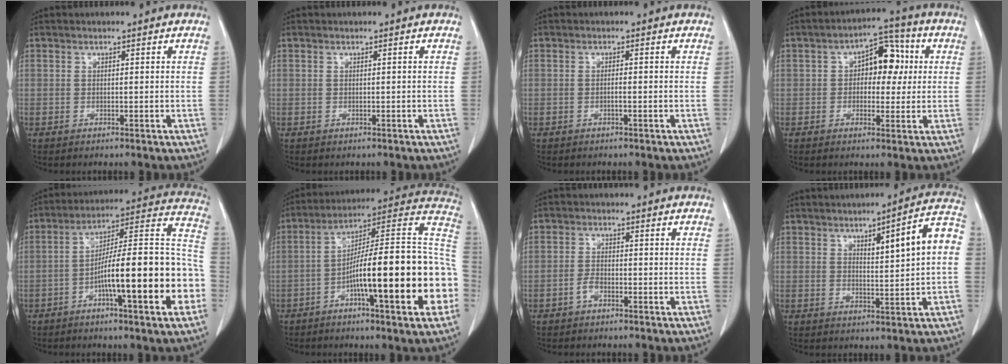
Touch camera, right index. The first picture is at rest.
{"total": 0.0}
{"total": 0.6, "force": [-0.1, 0.0, 0.6], "torque": [-0.008, 0.003, 0.000]}
{"total": 8.0, "force": [1.3, 4.5, 6.5], "torque": [-0.089, 0.031, 0.018]}
{"total": 21.1, "force": [-6.1, 2.4, 20.1], "torque": [-0.230, 0.029, -0.087]}
{"total": 23.8, "force": [-5.9, 2.0, 23.0], "torque": [-0.258, 0.021, -0.090]}
{"total": 2.0, "force": [-1.2, 1.0, 1.2], "torque": [-0.020, 0.005, -0.021]}
{"total": 9.3, "force": [1.6, 0.8, 9.2], "torque": [-0.124, 0.021, 0.022]}